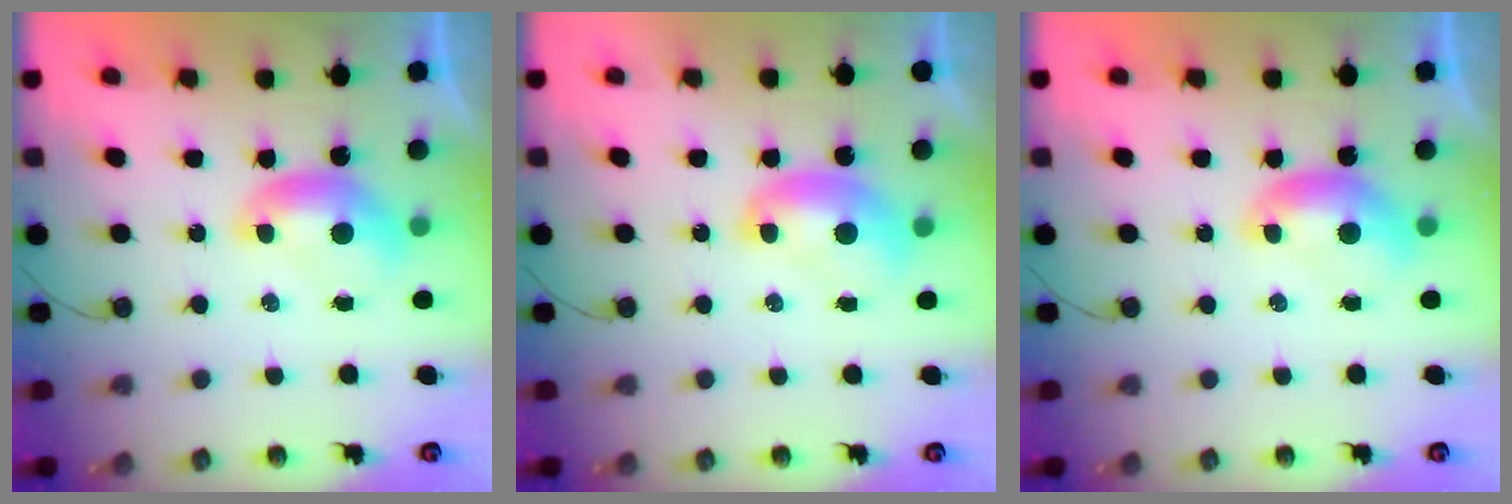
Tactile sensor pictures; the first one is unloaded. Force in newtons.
{"total": 1.8, "press": 1.8, "slide": 0.2}
{"total": 0.0}